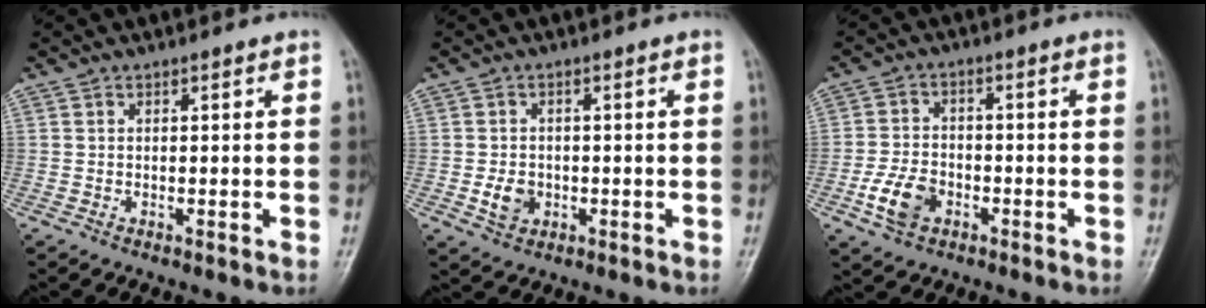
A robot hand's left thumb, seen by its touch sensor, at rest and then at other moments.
{"total": 4.0, "force": [-0.8, 3.2, 2.2], "torque": [-0.029, 0.002, -0.011]}
{"total": 6.9, "force": [-2.8, 4.7, 4.2], "torque": [-0.075, 0.012, -0.054]}